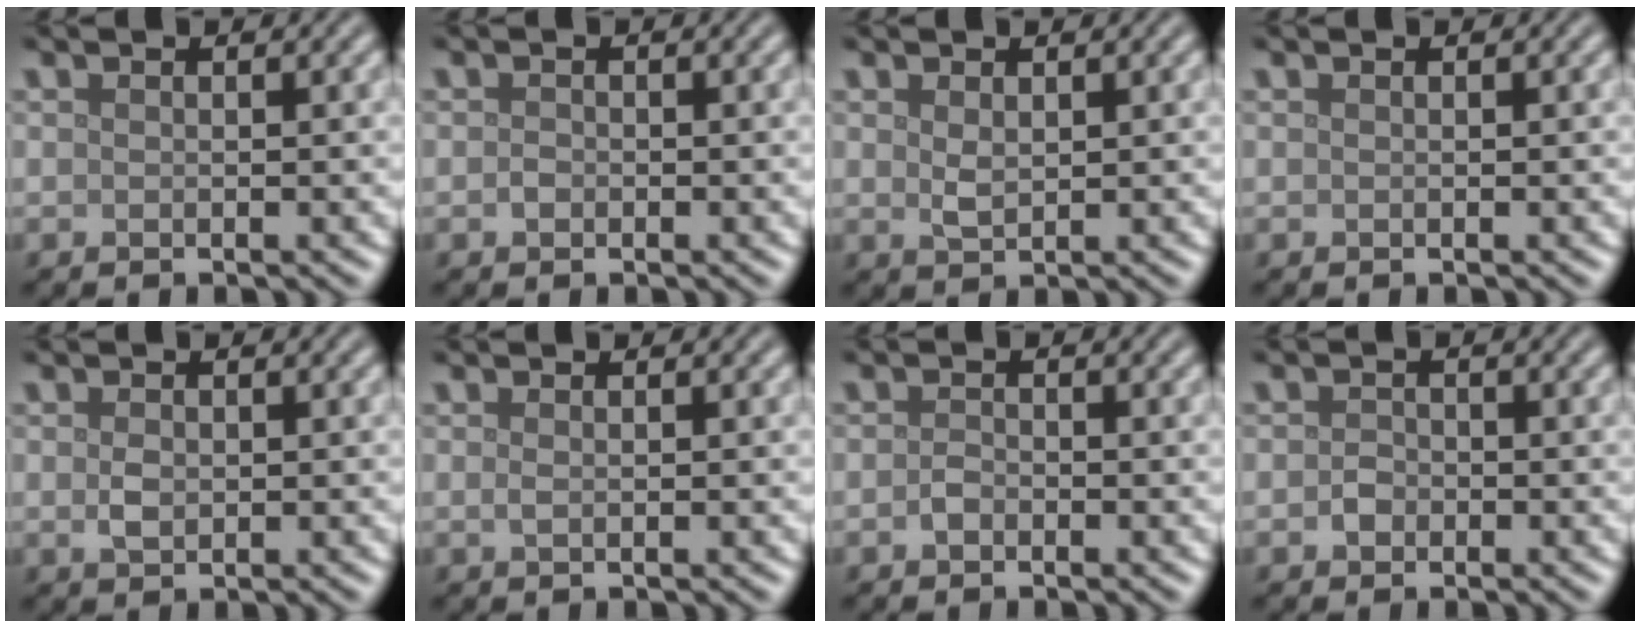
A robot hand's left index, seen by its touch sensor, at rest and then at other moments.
{"total": 0.6, "force": [-0.2, 0.5, 0.3], "torque": [-0.006, -0.002, -0.006]}
{"total": 1.4, "force": [0.5, 0.7, 1.0], "torque": [-0.023, -0.003, 0.014]}
{"total": 0.0}
{"total": 1.4, "force": [0.1, 1.0, 1.0], "torque": [-0.021, -0.002, 0.002]}
{"total": 0.5, "force": [0.1, 0.2, 0.5], "torque": [-0.011, 0.000, 0.002]}
{"total": 0.9, "force": [-0.5, 0.6, 0.5], "torque": [-0.013, -0.001, -0.011]}
{"total": 1.1, "force": [-0.4, 1.0, 0.4], "torque": [-0.006, -0.001, -0.010]}